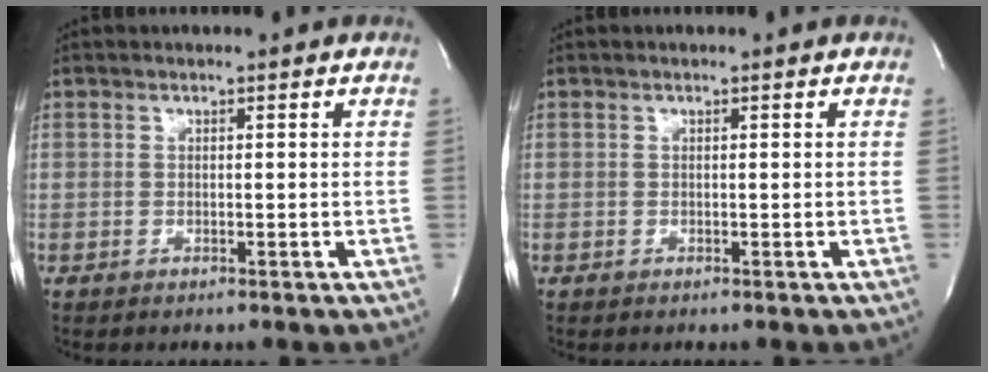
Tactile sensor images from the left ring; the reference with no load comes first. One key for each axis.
{"total": 0.0}